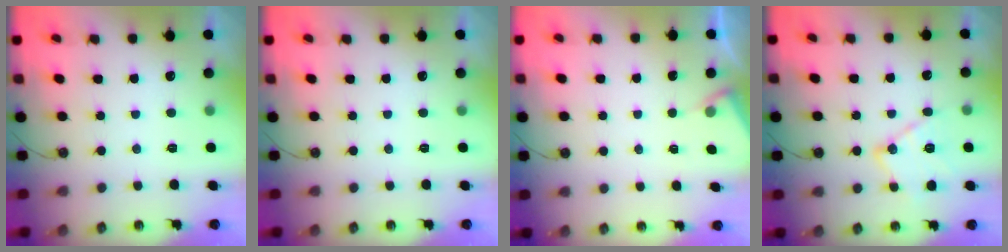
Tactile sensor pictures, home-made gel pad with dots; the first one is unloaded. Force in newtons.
{"total": 0.0}
{"total": 3.1, "press": 3.0, "slide": 0.5}
{"total": 13.2, "press": 13.2, "slide": 0.8}